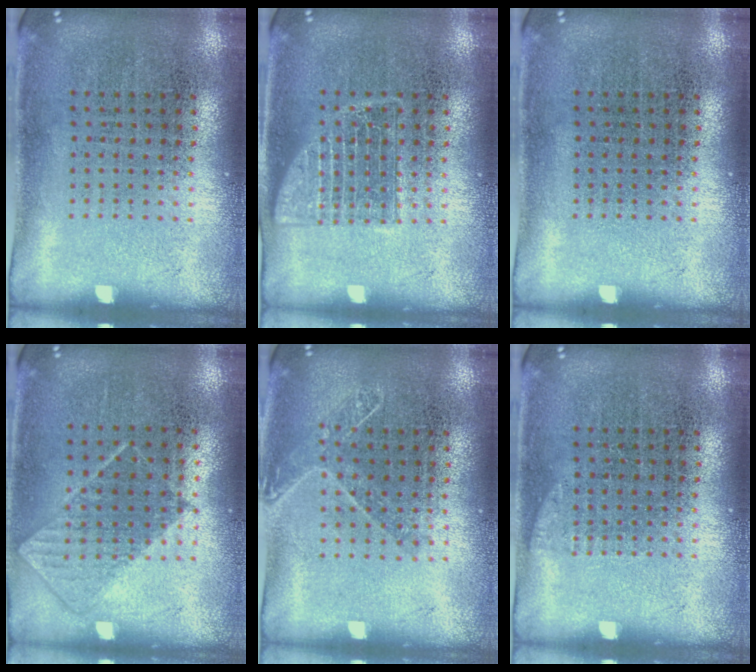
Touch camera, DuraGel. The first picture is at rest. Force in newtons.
{"total": 2.2, "press": 2.1, "slide": 0.5}
{"total": 0.0}
{"total": 0.7, "press": 0.6, "slide": 0.4}
{"total": 1.2, "press": 1.0, "slide": 0.6}
{"total": 0.7, "press": 0.7, "slide": 0.2}